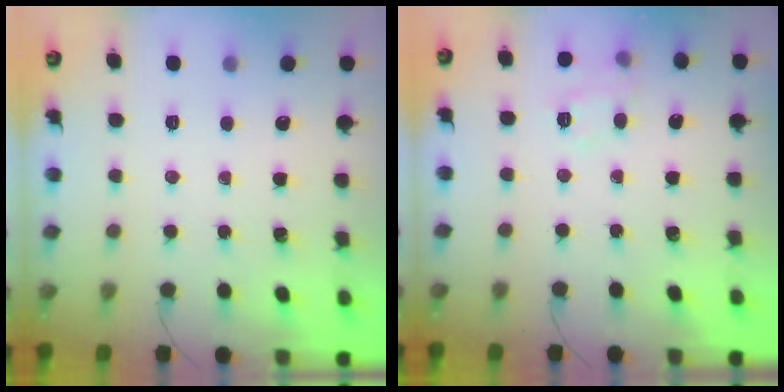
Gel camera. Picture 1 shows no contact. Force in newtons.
{"total": 8.9, "press": 8.8, "slide": 1.0}